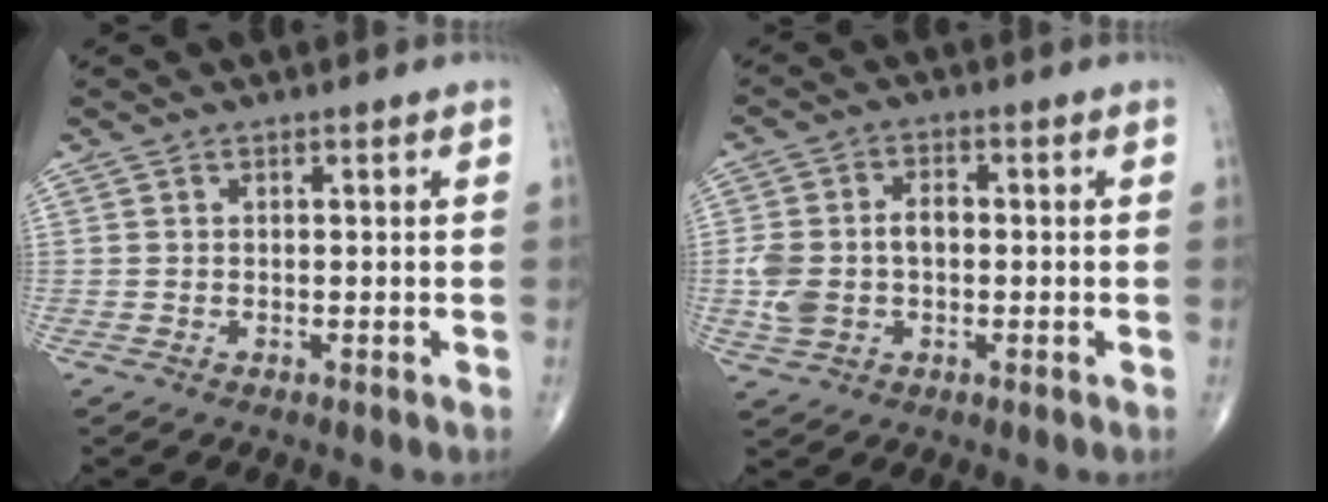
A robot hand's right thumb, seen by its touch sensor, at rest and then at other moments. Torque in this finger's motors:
{"motor_torque": [1.28, 1.13, 0.90, 0.00, 0.06]}